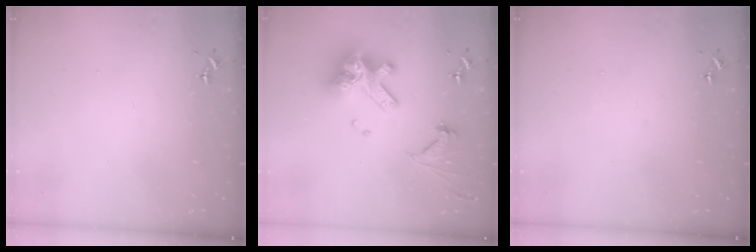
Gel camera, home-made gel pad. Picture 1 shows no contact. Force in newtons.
{"total": 18.7, "press": 18.5, "slide": 2.2}
{"total": 0.0}